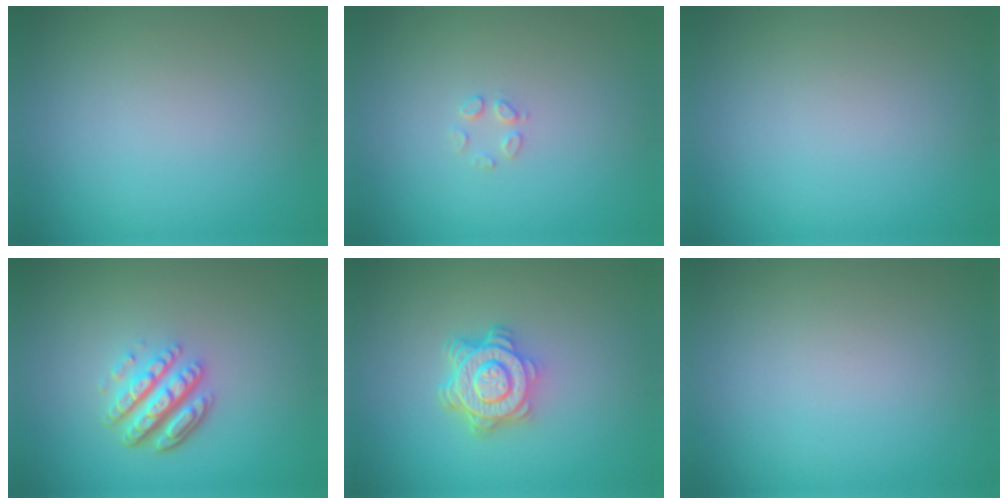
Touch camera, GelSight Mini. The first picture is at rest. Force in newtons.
{"total": 1.0, "press": 1.0, "slide": 0.1}
{"total": 0.0}
{"total": 4.9, "press": 3.5, "slide": 3.4}
{"total": 4.8, "press": 3.7, "slide": 3.1}
{"total": 0.0}